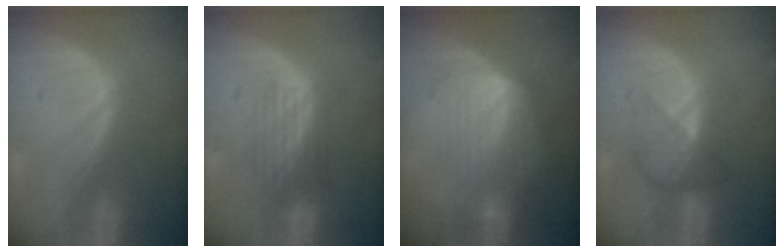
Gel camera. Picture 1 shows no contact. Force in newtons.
{"total": 4.1, "press": 4.1, "slide": 0.1}
{"total": 6.5, "press": 6.5, "slide": 0.7}
{"total": 4.3, "press": 4.3, "slide": 0.2}